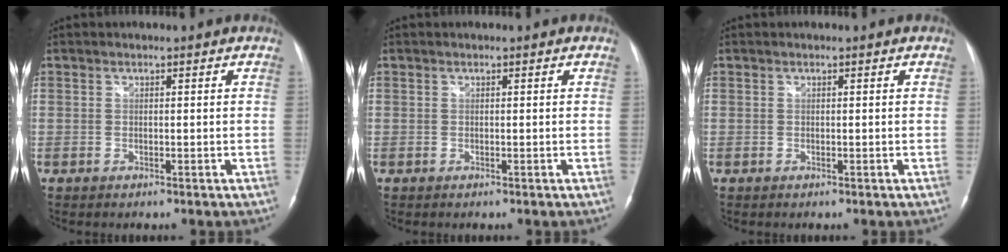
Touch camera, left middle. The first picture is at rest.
{"total": 0.0}
{"total": 0.0}